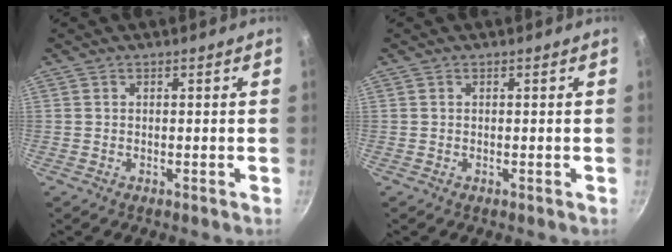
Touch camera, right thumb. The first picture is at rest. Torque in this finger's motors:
{"motor_torque": [0.04, -0.03, 0.11, 0.10, 0.00]}